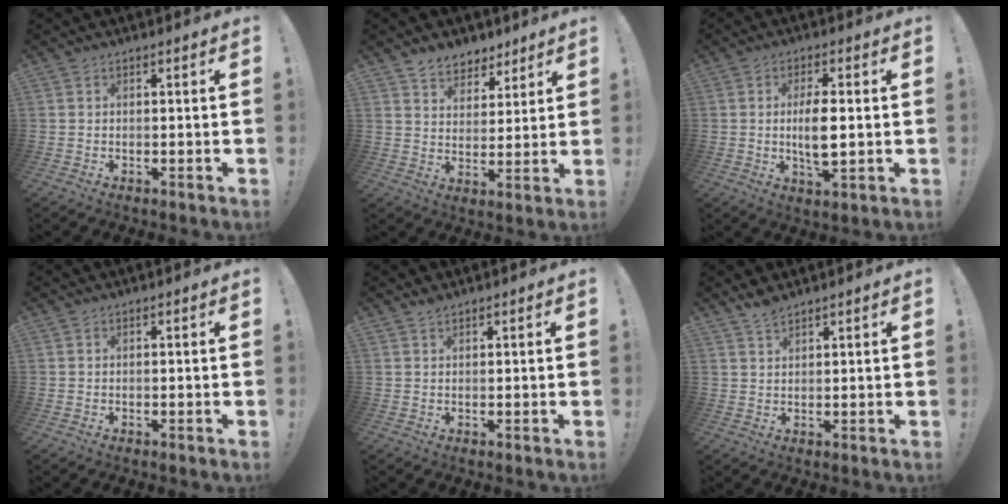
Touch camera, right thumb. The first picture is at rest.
{"total": 7.6, "force": [5.8, 4.8, 1.0], "torque": [-0.011, -0.046, 0.113]}
{"total": 15.0, "force": [-1.2, 6.9, 13.2], "torque": [-0.232, 0.005, -0.028]}
{"total": 0.0}
{"total": 1.2, "force": [1.1, 0.3, 0.4], "torque": [-0.004, -0.003, 0.020]}
{"total": 3.3, "force": [2.9, 0.9, 1.3], "torque": [-0.017, -0.020, 0.052]}